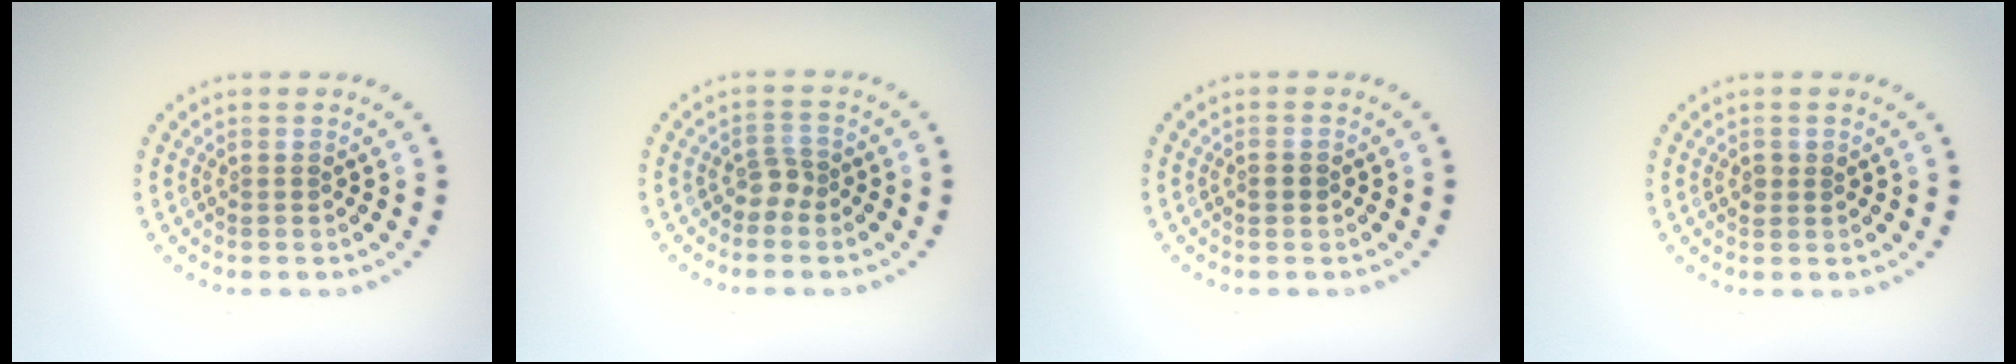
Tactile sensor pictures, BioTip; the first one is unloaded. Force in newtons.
{"total": 1.5, "press": 1.0, "slide": 1.0}
{"total": 1.1, "press": 1.1, "slide": 0.1}
{"total": 1.0, "press": 0.9, "slide": 0.2}